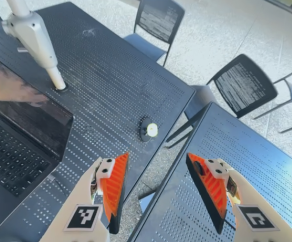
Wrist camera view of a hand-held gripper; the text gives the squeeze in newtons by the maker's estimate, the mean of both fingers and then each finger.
{"total": 0.0}